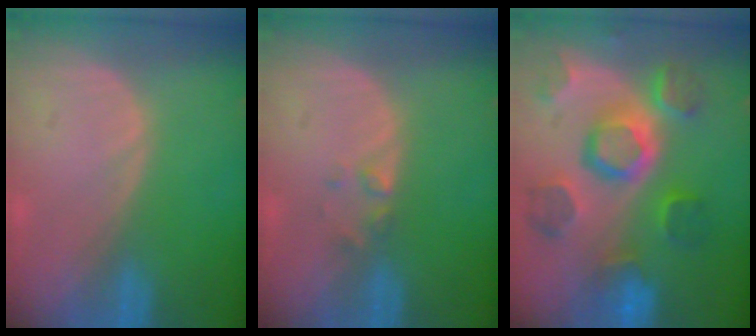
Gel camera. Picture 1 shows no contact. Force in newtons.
{"total": 1.4, "press": 1.3, "slide": 0.2}
{"total": 11.4, "press": 10.1, "slide": 5.4}